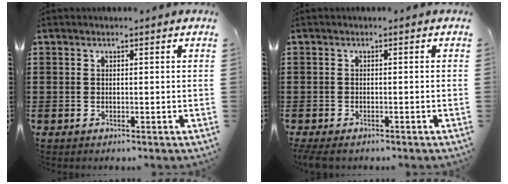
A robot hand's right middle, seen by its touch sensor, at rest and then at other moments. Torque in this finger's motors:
{"motor_torque": [1.29, -0.24, 0.43, 0.13]}